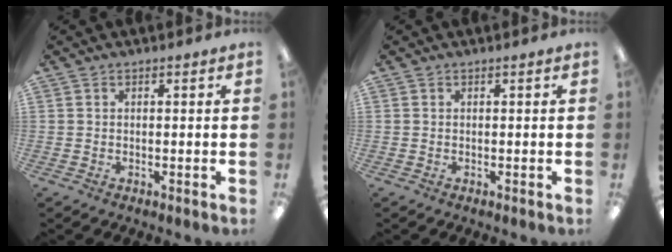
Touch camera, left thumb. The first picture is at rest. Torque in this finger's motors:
{"motor_torque": [0.00, 0.00, 0.01, 0.00, 0.00]}